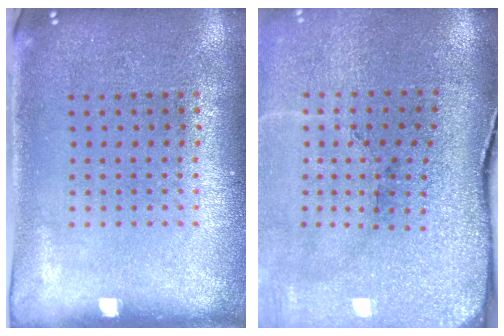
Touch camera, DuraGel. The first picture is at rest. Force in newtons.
{"total": 3.6, "press": 3.3, "slide": 1.5}